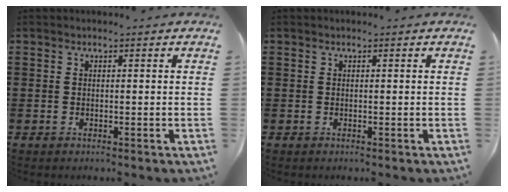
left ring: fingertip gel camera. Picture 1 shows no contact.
{"total": 0.0}